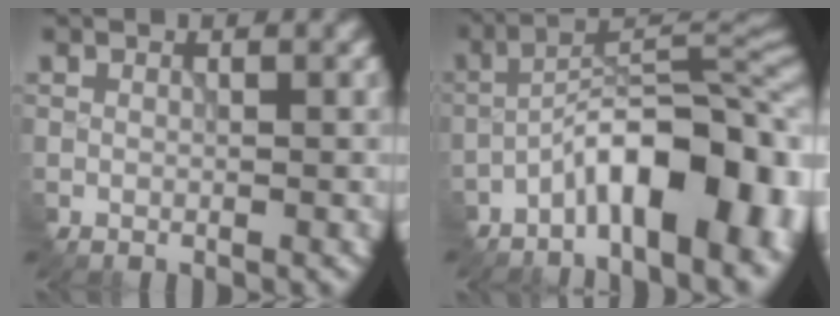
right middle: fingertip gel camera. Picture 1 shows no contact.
{"total": 10.6, "force": [-5.0, 3.5, 8.6], "torque": [-0.128, 0.021, -0.085]}